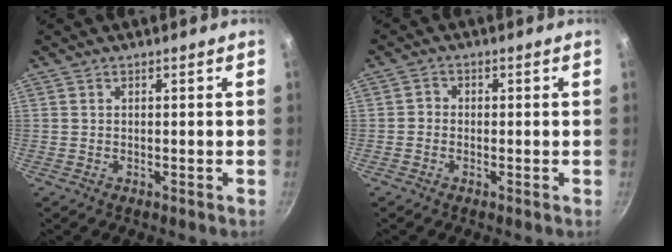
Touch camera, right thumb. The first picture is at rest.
{"total": 1.6, "force": [-0.6, 1.3, 0.6], "torque": [-0.003, 0.009, -0.016]}